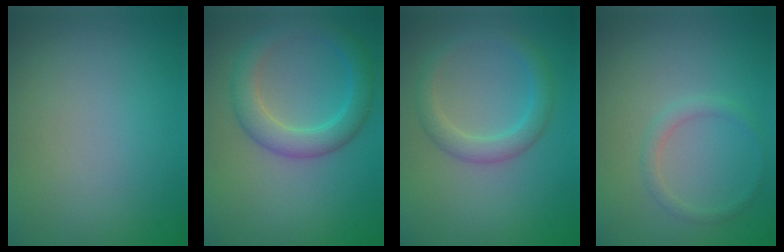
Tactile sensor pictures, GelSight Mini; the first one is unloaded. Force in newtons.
{"total": 4.2, "press": 4.2, "slide": 0.1}
{"total": 2.8, "press": 2.8, "slide": 0.1}
{"total": 1.3, "press": 1.3, "slide": 0.0}